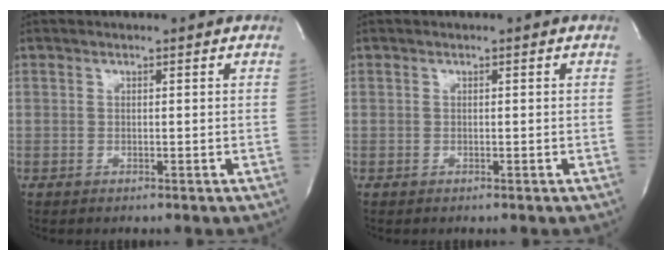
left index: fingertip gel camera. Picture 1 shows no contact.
{"total": 0.0}